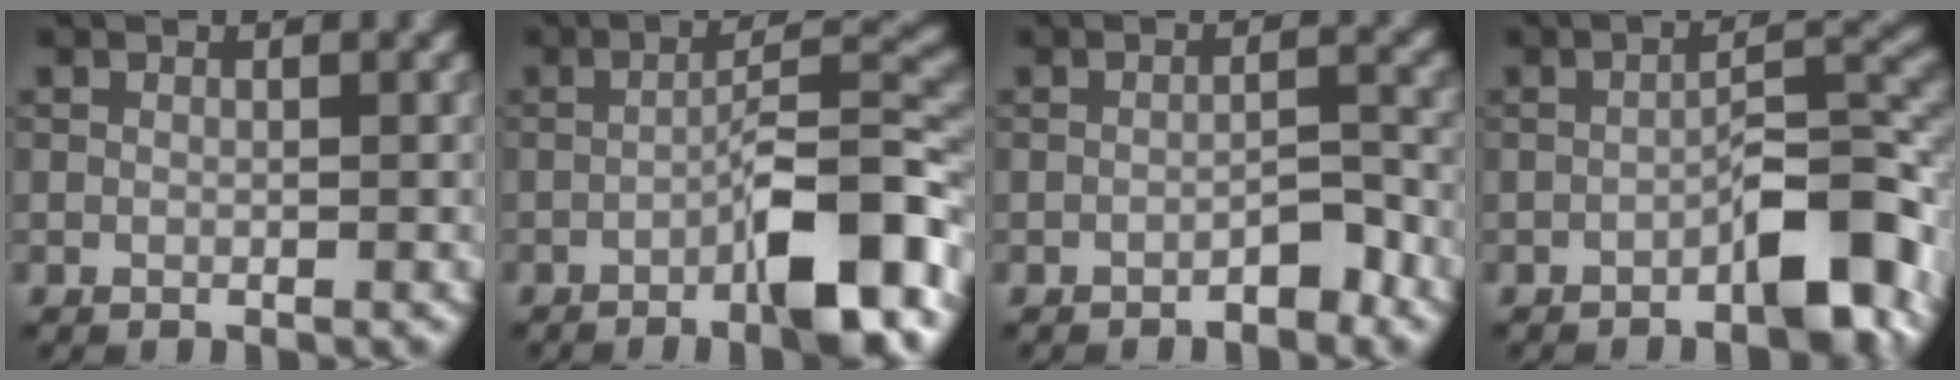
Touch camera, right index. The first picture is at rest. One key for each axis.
{"total": 8.5, "fx": -4.1, "fy": 1.8, "fz": 7.2, "tx": -0.103, "ty": 0.019, "tz": -0.068}
{"total": 2.0, "fx": -1.4, "fy": 0.4, "fz": 1.3, "tx": -0.016, "ty": 0.009, "tz": -0.023}
{"total": 6.7, "fx": -3.3, "fy": 2.0, "fz": 5.5, "tx": -0.072, "ty": 0.020, "tz": -0.050}